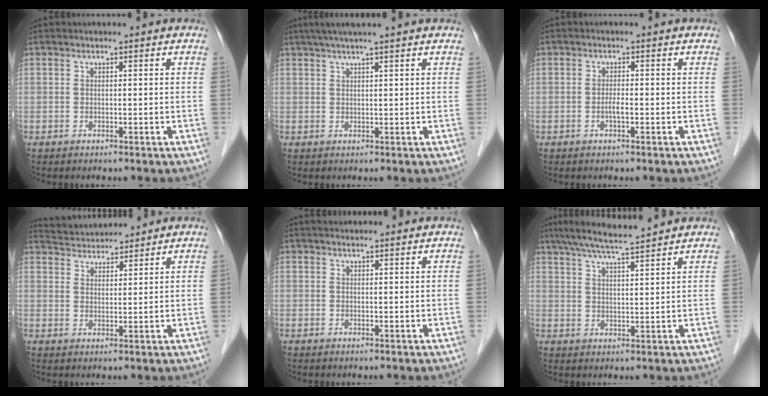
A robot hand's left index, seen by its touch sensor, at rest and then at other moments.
{"total": 6.8, "force": [5.4, -0.5, 4.2], "torque": [-0.065, 0.034, 0.080]}
{"total": 1.4, "force": [-0.5, 0.1, 1.2], "torque": [-0.026, 0.000, -0.010]}
{"total": 6.8, "force": [6.7, 1.1, 0.8], "torque": [-0.018, 0.028, 0.110]}
{"total": 5.2, "force": [4.9, 0.7, 1.6], "torque": [-0.020, 0.029, 0.060]}
{"total": 9.1, "force": [7.9, -0.4, 4.4], "torque": [-0.080, 0.023, 0.127]}